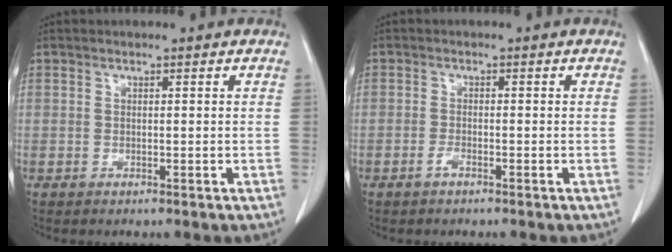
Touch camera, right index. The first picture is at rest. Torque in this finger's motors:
{"motor_torque": [0.00, -0.09, 0.05, 0.03]}